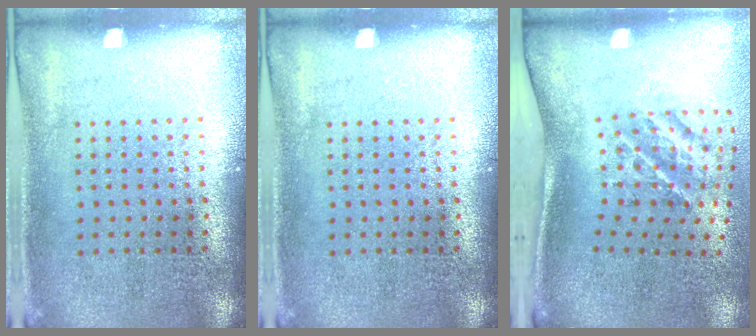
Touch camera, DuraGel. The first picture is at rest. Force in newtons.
{"total": 0.0}
{"total": 2.1, "press": 1.3, "slide": 1.7}